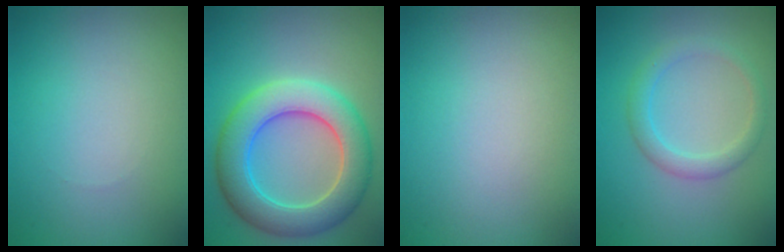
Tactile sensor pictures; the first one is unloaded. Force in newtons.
{"total": 7.5, "press": 7.5, "slide": 0.4}
{"total": 0.0}
{"total": 2.3, "press": 2.3, "slide": 0.1}